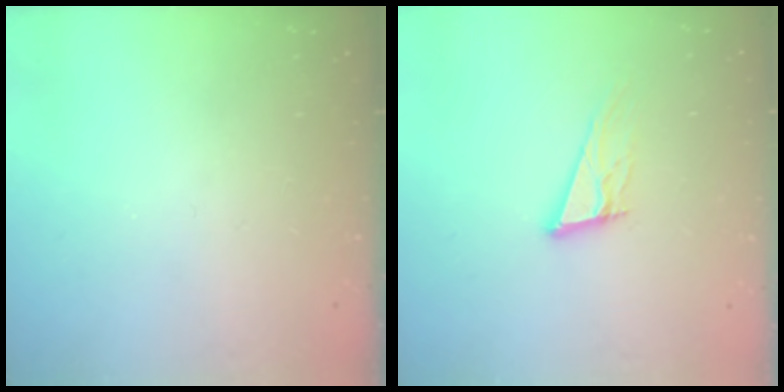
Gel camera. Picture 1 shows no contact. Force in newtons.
{"total": 12.4, "press": 11.9, "slide": 3.3}